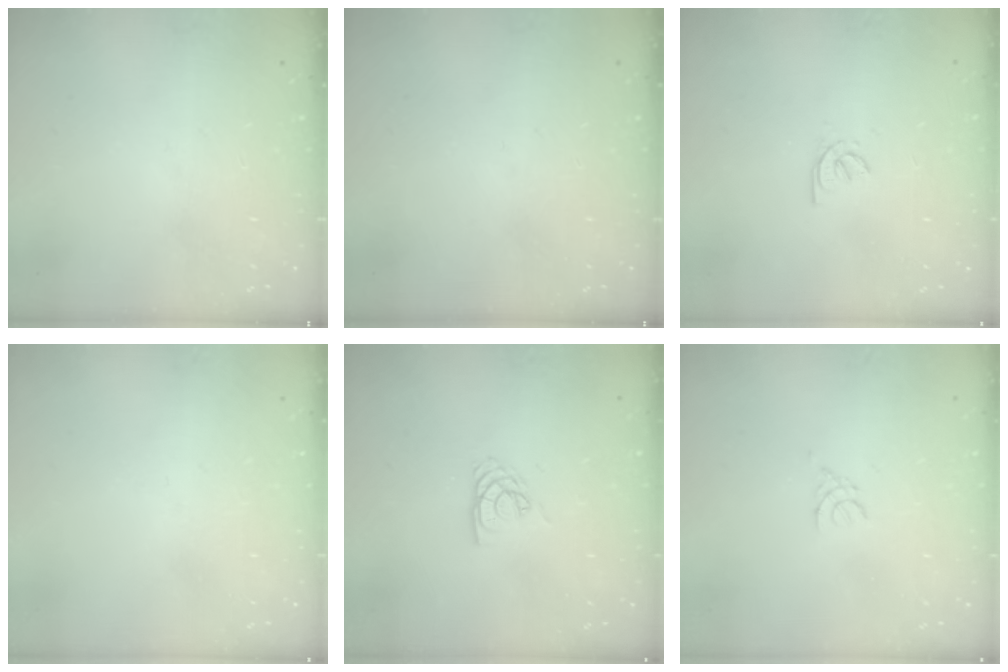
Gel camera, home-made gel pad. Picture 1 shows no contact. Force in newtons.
{"total": 0.0}
{"total": 2.1, "press": 2.1, "slide": 0.6}
{"total": 1.8, "press": 1.6, "slide": 0.6}
{"total": 6.0, "press": 5.9, "slide": 0.4}
{"total": 1.8, "press": 1.7, "slide": 0.4}